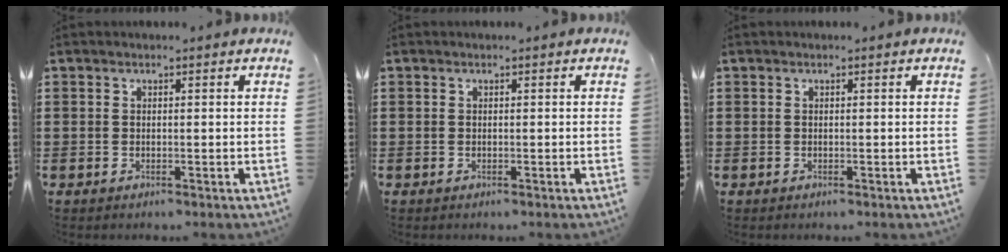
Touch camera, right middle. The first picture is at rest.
{"total": 0.0}
{"total": 0.0}